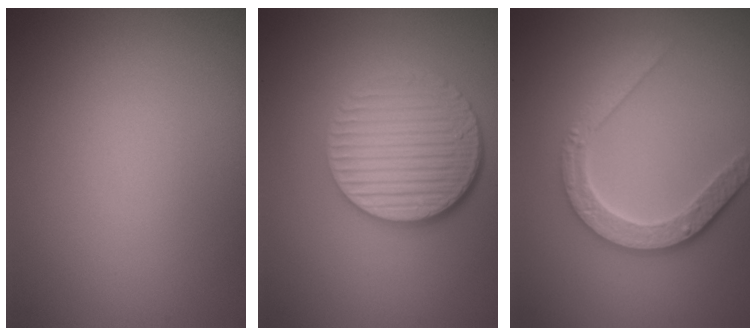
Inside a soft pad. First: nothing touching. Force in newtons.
{"total": 6.0, "press": 4.2, "slide": 4.3}
{"total": 4.7, "press": 3.6, "slide": 3.0}